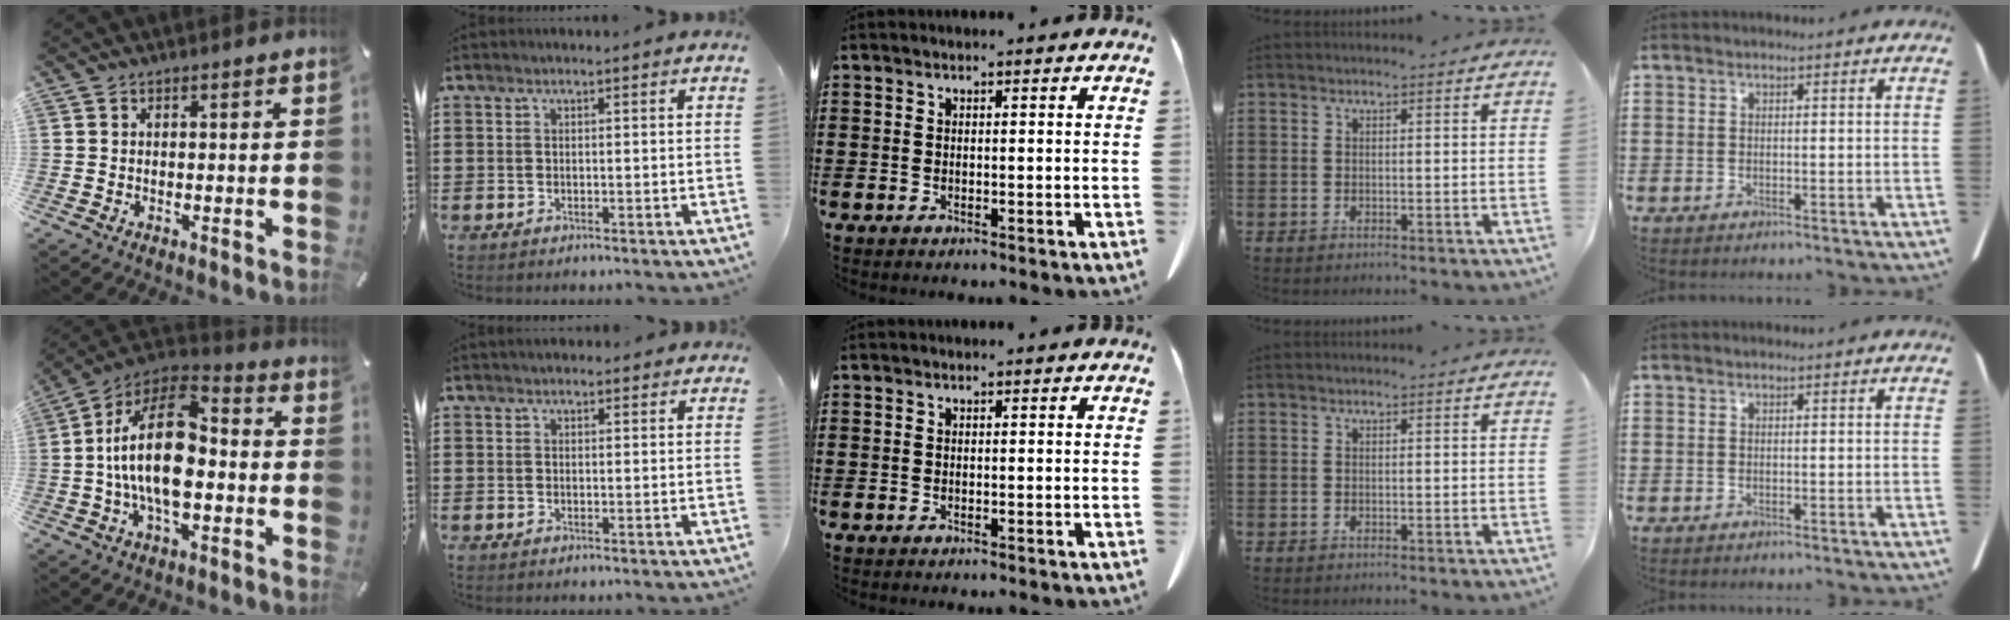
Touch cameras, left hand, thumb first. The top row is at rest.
{"thumb": {"total": 19.4, "force": [-2.3, 10.7, 16.0], "torque": [-0.313, 0.008, -0.044]}, "index": {"total": 1.5, "force": [1.4, 0.6, 0.3], "torque": [-0.008, 0.006, 0.026]}}